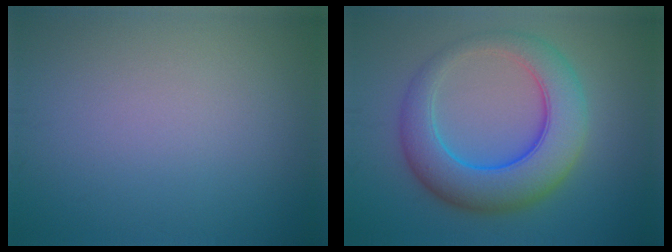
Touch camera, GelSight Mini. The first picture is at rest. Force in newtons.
{"total": 8.2, "press": 8.2, "slide": 0.0}